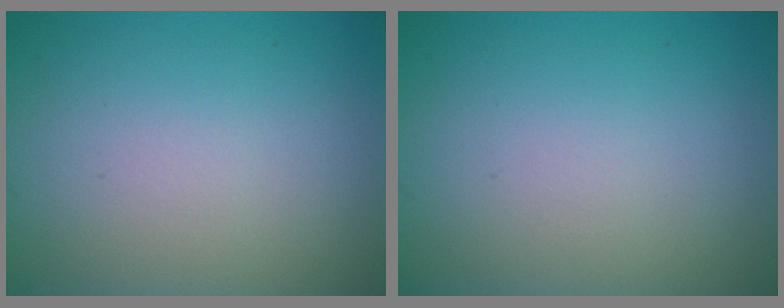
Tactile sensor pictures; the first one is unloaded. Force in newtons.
{"total": 0.0}